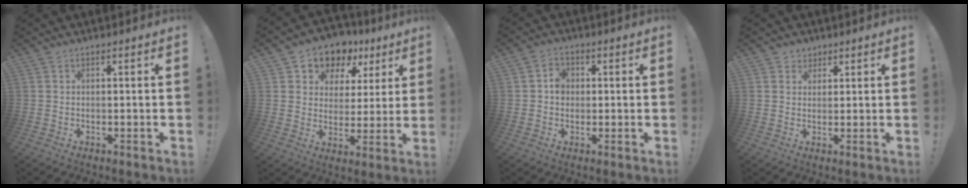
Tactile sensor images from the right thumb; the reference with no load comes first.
{"total": 10.4, "force": [6.8, 7.1, 3.4], "torque": [-0.054, -0.050, 0.127]}
{"total": 4.6, "force": [0.0, 4.0, 2.4], "torque": [-0.029, 0.005, -0.003]}
{"total": 3.3, "force": [1.9, 2.7, 0.3], "torque": [0.007, -0.010, 0.033]}